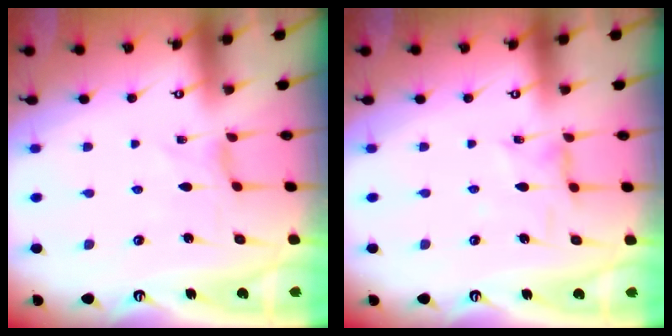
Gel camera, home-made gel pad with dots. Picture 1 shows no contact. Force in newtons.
{"total": 3.5, "press": 3.5, "slide": 0.2}